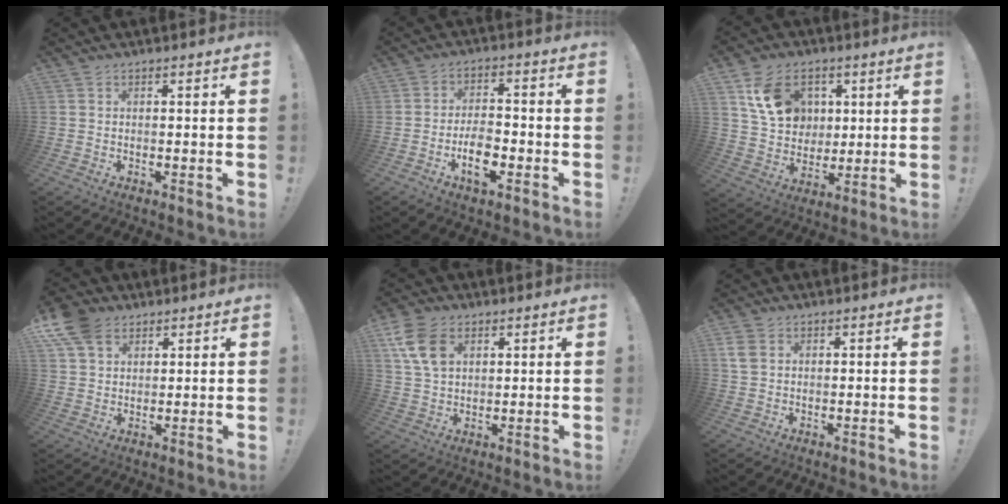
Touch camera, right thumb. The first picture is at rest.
{"total": 8.7, "force": [-4.1, 4.3, 6.4], "torque": [-0.112, 0.014, -0.070]}
{"total": 14.3, "force": [5.8, 11.1, 6.9], "torque": [-0.104, -0.012, 0.119]}
{"total": 9.6, "force": [5.5, 6.4, 4.5], "torque": [-0.088, -0.020, 0.108]}
{"total": 11.2, "force": [4.7, 7.5, 6.9], "torque": [-0.131, -0.002, 0.091]}
{"total": 4.3, "force": [1.6, 3.0, 2.6], "torque": [-0.052, 0.000, 0.032]}